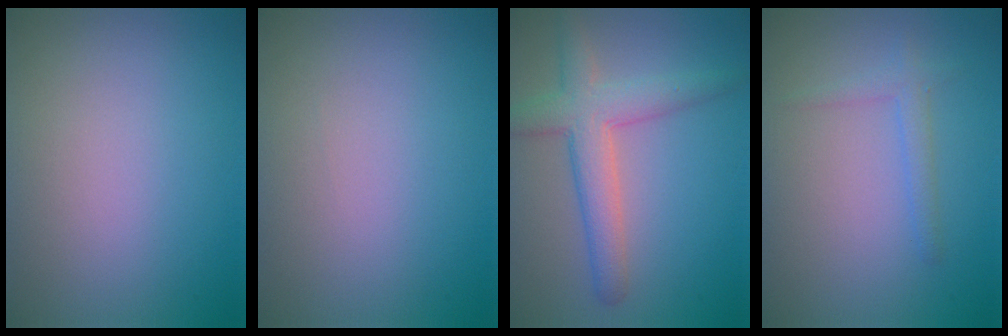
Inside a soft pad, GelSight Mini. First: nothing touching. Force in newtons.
{"total": 0.0}
{"total": 4.7, "press": 4.7, "slide": 0.2}
{"total": 1.5, "press": 1.5, "slide": 0.1}